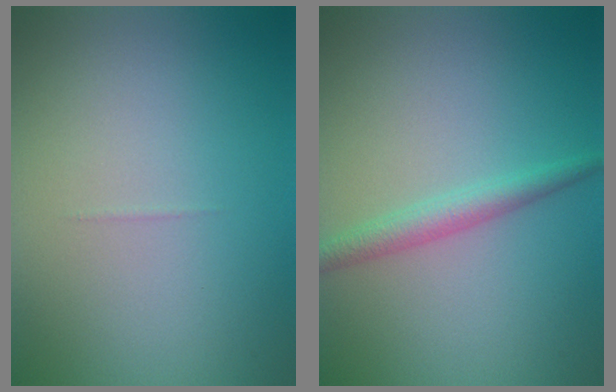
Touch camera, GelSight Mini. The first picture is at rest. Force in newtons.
{"total": 2.2, "press": 2.2, "slide": 0.0}